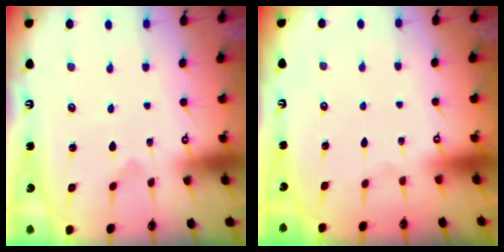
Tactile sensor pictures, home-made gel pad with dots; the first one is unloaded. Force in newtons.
{"total": 0.0}